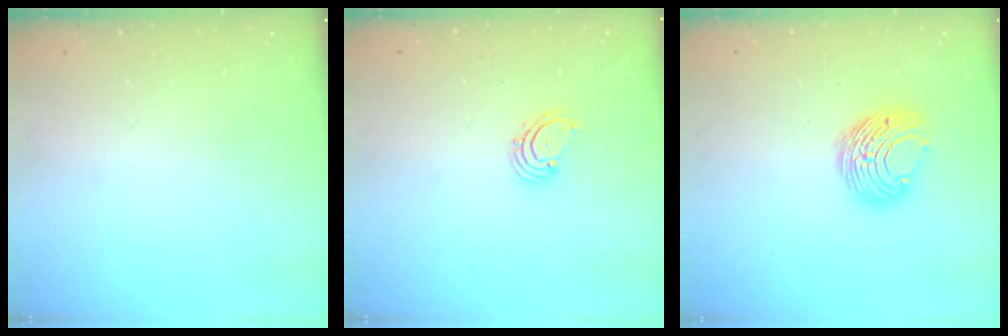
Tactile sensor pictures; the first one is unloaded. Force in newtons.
{"total": 2.2, "press": 2.1, "slide": 0.7}
{"total": 10.7, "press": 10.7, "slide": 0.5}